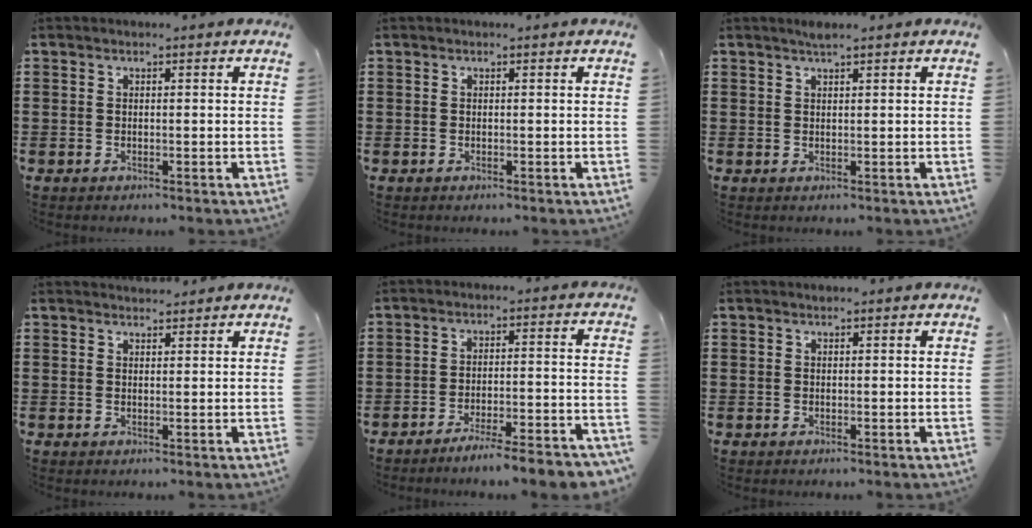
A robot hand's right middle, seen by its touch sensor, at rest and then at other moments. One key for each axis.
{"total": 0.0}
{"total": 1.1, "fx": 1.0, "fy": 0.1, "fz": 0.5, "tx": -0.013, "ty": -0.001, "tz": 0.018}
{"total": 1.7, "fx": 1.6, "fy": 0.3, "fz": 0.0, "tx": 0.004, "ty": 0.001, "tz": 0.030}
{"total": 5.3, "fx": -4.8, "fy": -0.5, "fz": 2.2, "tx": -0.031, "ty": -0.012, "tz": -0.089}
{"total": 0.0}